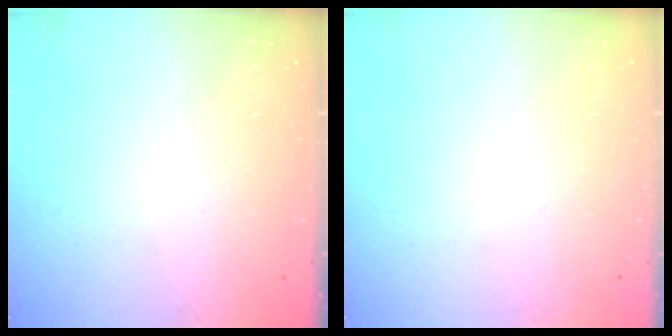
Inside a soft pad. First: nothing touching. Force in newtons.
{"total": 0.0}